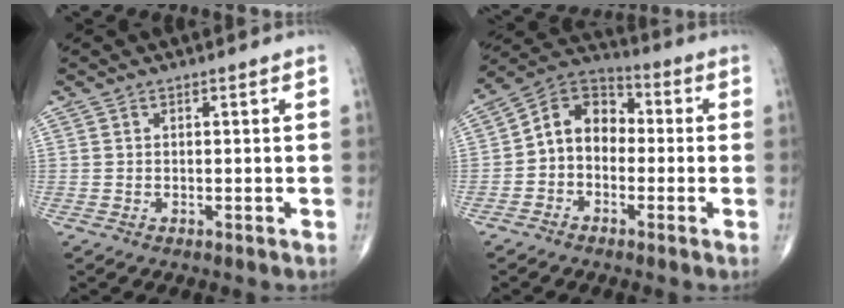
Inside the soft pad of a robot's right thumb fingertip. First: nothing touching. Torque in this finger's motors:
{"motor_torque": [0.07, 0.33, 0.36, -0.24, 0.06]}